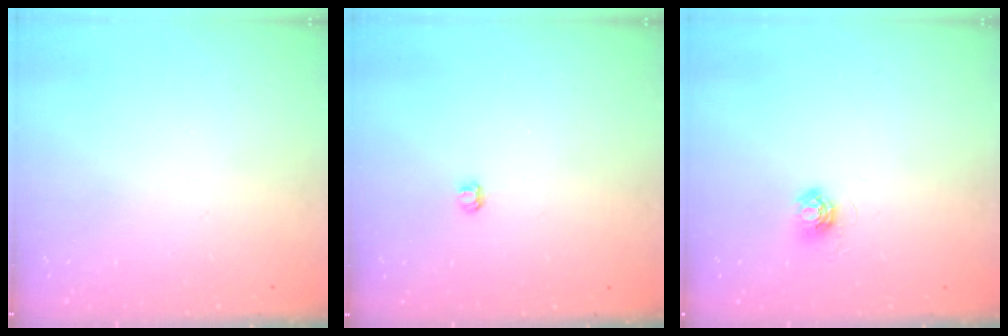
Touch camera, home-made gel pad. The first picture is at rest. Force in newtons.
{"total": 2.9, "press": 2.9, "slide": 0.3}
{"total": 5.1, "press": 5.1, "slide": 0.5}